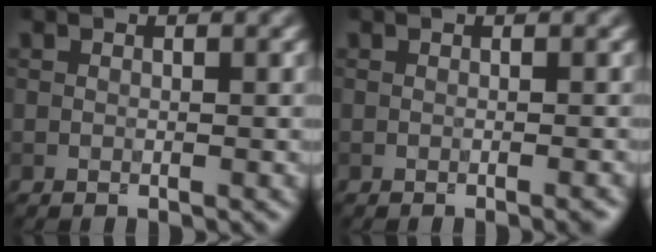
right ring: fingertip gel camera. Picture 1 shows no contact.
{"total": 1.2, "force": [-0.3, 0.6, 1.0], "torque": [0.002, -0.004, -0.006]}